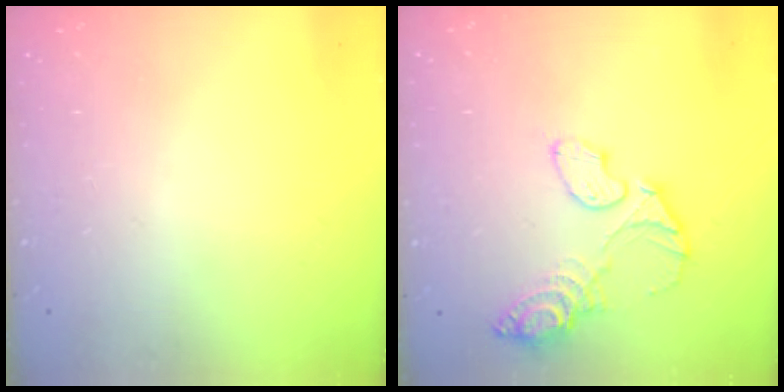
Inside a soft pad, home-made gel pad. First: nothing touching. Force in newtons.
{"total": 11.0, "press": 11.0, "slide": 0.5}